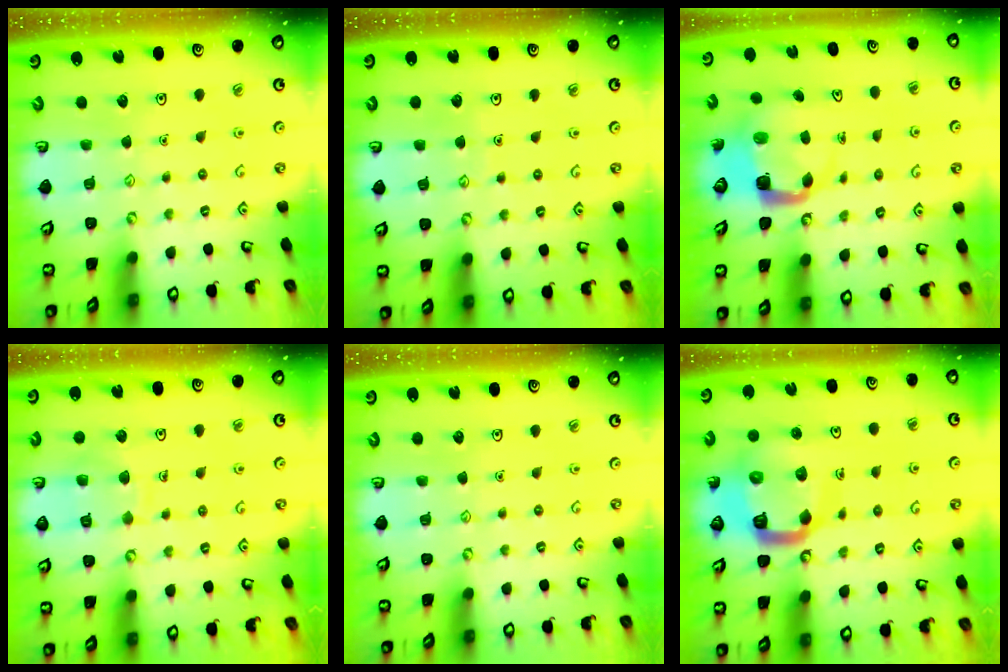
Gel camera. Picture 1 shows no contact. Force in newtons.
{"total": 3.3, "press": 3.3, "slide": 0.2}
{"total": 4.1, "press": 4.0, "slide": 0.4}
{"total": 8.9, "press": 8.9, "slide": 0.9}
{"total": 0.0}
{"total": 14.2, "press": 14.1, "slide": 1.7}